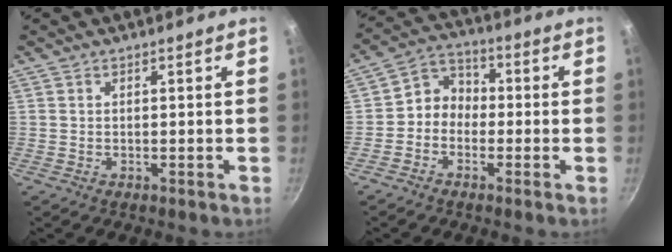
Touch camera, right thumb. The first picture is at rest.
{"total": 6.0, "force": [-1.5, 5.1, 2.7], "torque": [-0.016, 0.033, -0.046]}